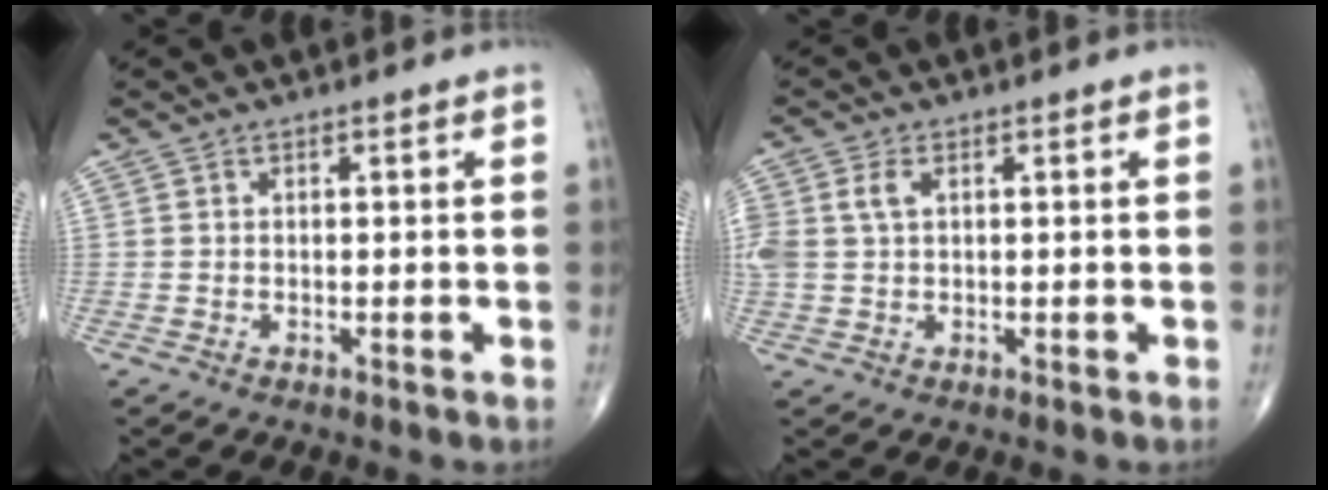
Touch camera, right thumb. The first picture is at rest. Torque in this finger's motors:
{"motor_torque": [0.04, -0.06, 0.51, 0.38, 0.03]}